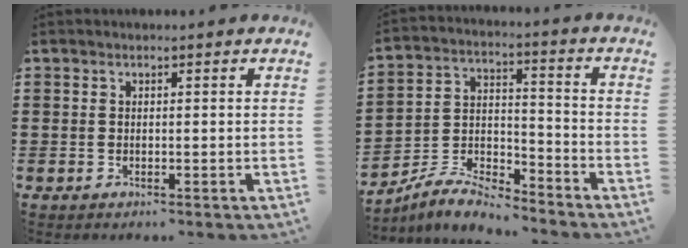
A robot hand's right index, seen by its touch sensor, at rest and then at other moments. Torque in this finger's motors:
{"motor_torque": [2.14, 0.00, -0.67, -0.21]}